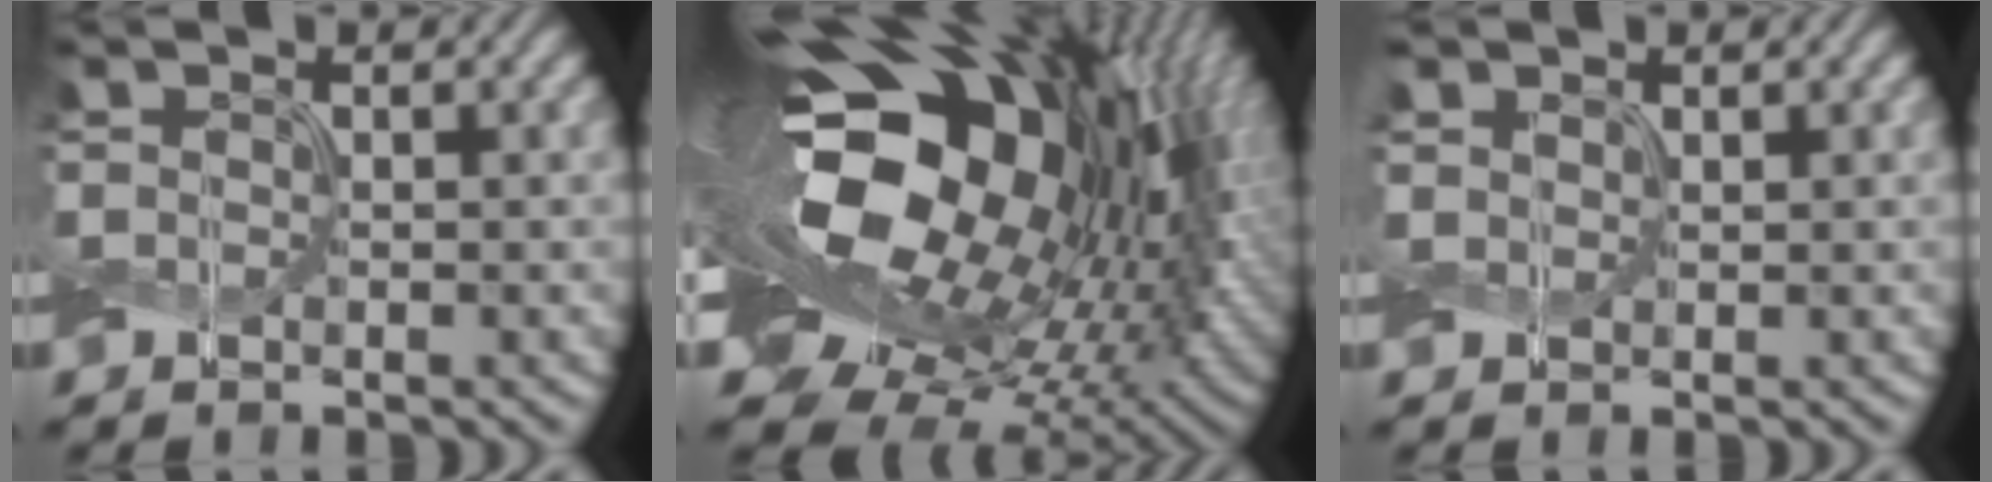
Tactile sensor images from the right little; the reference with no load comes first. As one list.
[{"total": 20.5, "force": [1.0, 12.7, 16.0], "torque": [-0.264, -0.028, 0.008]}, {"total": 1.1, "force": [0.7, 0.7, 0.2], "torque": [-0.009, 0.003, 0.013]}]